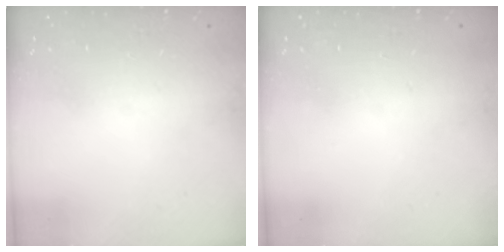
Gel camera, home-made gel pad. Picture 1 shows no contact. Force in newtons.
{"total": 0.0}